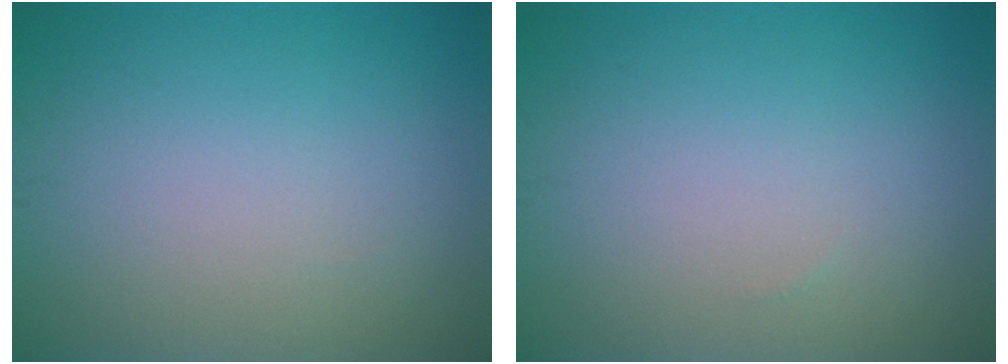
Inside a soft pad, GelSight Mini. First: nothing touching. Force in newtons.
{"total": 0.0}